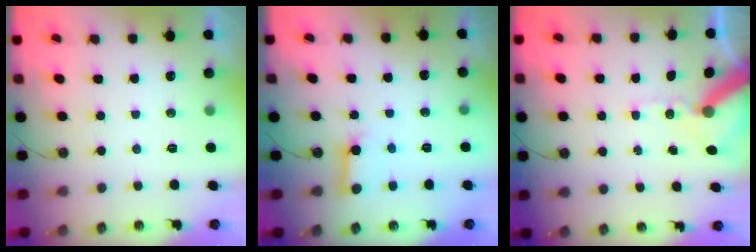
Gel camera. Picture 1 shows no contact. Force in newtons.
{"total": 6.0, "press": 5.9, "slide": 0.6}
{"total": 11.0, "press": 10.8, "slide": 1.6}